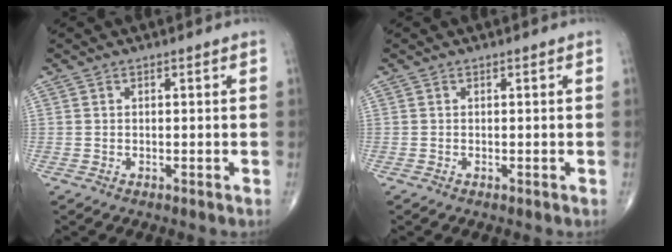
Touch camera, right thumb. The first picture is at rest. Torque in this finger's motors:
{"motor_torque": [-0.23, 0.03, -0.02, -0.15, -0.01]}